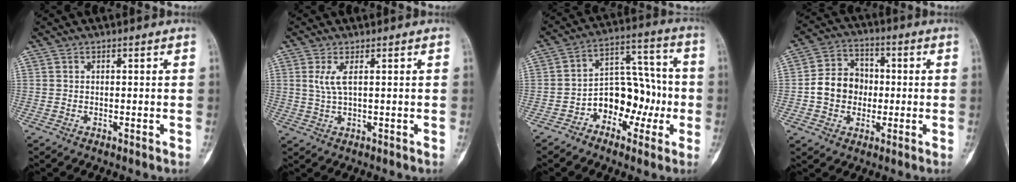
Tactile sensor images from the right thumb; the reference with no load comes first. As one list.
[{"total": 3.1, "force": [1.0, 0.6, 2.9], "torque": [-0.074, -0.002, 0.028]}, {"total": 12.0, "force": [-3.9, 8.4, 7.6], "torque": [-0.073, 0.061, -0.068]}, {"total": 10.0, "force": [-0.9, 8.5, 5.1], "torque": [-0.059, 0.026, -0.024]}]